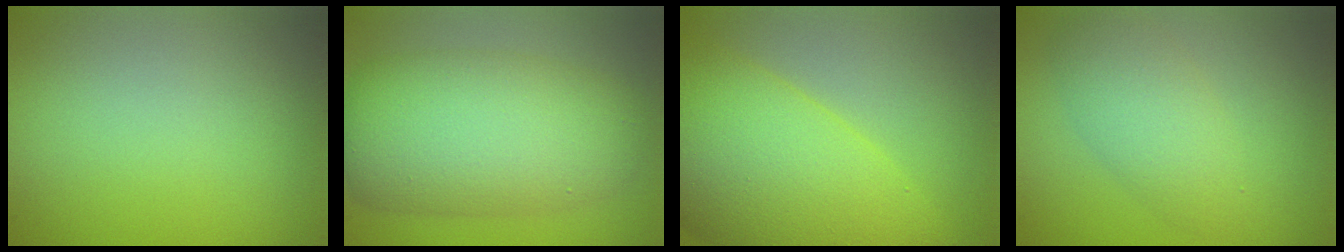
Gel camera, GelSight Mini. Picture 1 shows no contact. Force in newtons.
{"total": 9.4, "press": 9.4, "slide": 0.5}
{"total": 11.5, "press": 11.5, "slide": 0.4}
{"total": 3.6, "press": 3.6, "slide": 0.1}